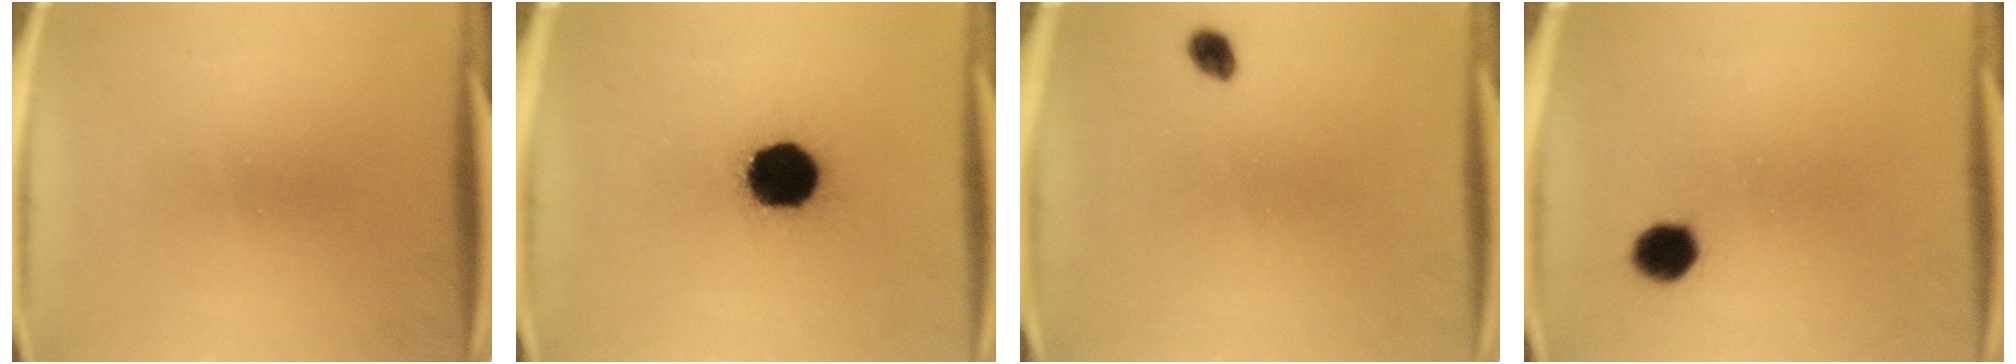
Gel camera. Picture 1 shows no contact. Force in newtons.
{"total": 17.3}
{"total": 1.9}
{"total": 5.0}